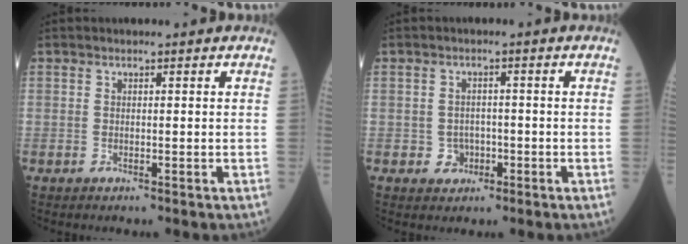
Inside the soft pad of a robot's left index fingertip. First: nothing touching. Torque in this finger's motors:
{"motor_torque": [-0.09, 0.14, 0.01, -0.01]}